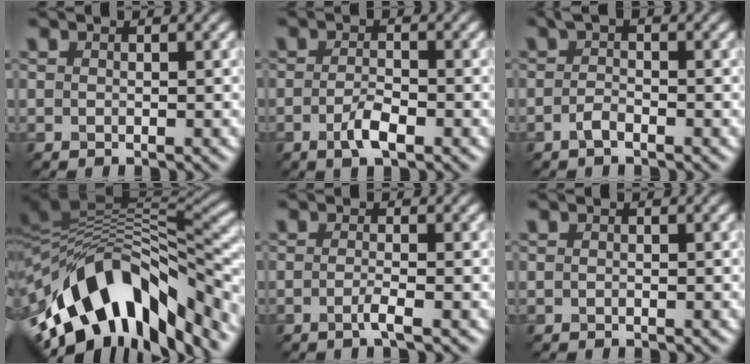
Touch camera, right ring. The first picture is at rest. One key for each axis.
{"total": 1.9, "fx": -0.9, "fy": 0.5, "fz": 1.6, "tx": -0.040, "ty": 0.006, "tz": -0.022}
{"total": 1.0, "fx": -0.5, "fy": 0.1, "fz": 0.9, "tx": -0.025, "ty": 0.006, "tz": -0.014}
{"total": 13.0, "fx": -5.8, "fy": 6.1, "fz": 9.9, "tx": -0.171, "ty": 0.023, "tz": -0.095}
{"total": 1.1, "fx": -0.4, "fy": -0.1, "fz": 1.0, "tx": -0.019, "ty": 0.004, "tz": -0.017}
{"total": 0.0}